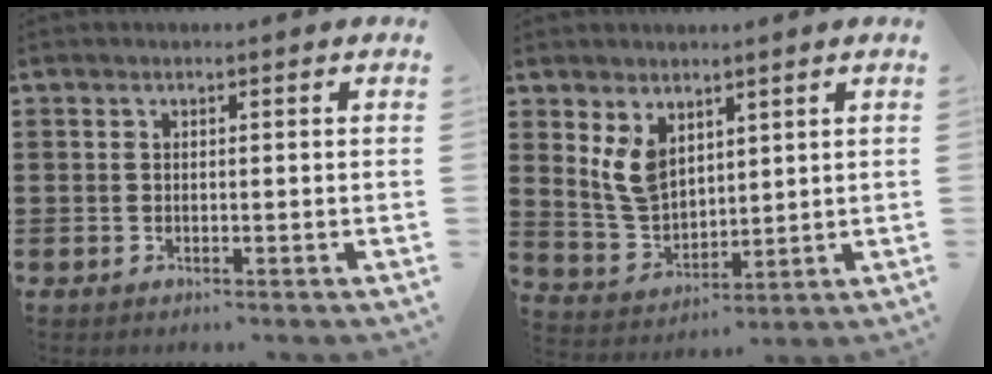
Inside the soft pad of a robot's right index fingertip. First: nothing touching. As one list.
[{"total": 6.4, "force": [3.2, 4.1, 3.7], "torque": [-0.100, -0.002, 0.058]}]